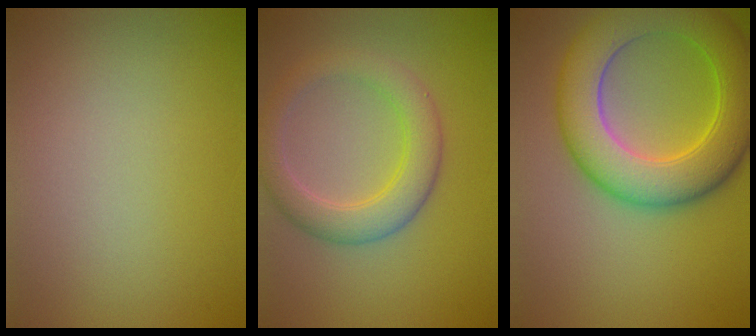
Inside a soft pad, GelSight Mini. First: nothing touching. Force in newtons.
{"total": 4.4, "press": 4.4, "slide": 0.2}
{"total": 9.3, "press": 9.3, "slide": 0.0}